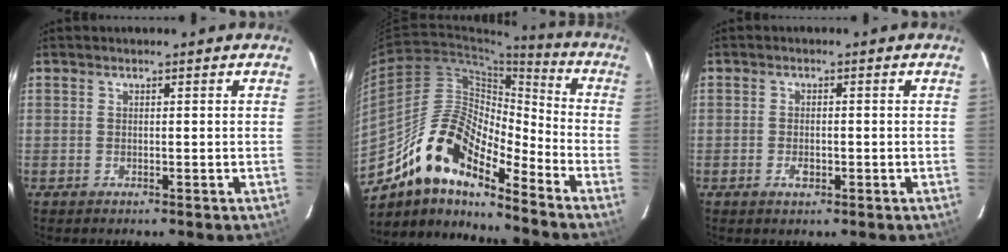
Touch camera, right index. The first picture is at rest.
{"total": 16.1, "force": [-11.9, 4.8, 9.7], "torque": [-0.170, 0.007, -0.235]}
{"total": 2.2, "force": [-0.8, 1.2, 1.7], "torque": [-0.031, 0.000, -0.013]}